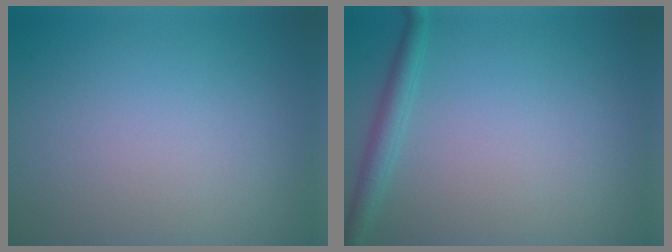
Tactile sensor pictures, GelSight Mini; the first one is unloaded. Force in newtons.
{"total": 2.1, "press": 2.1, "slide": 0.1}